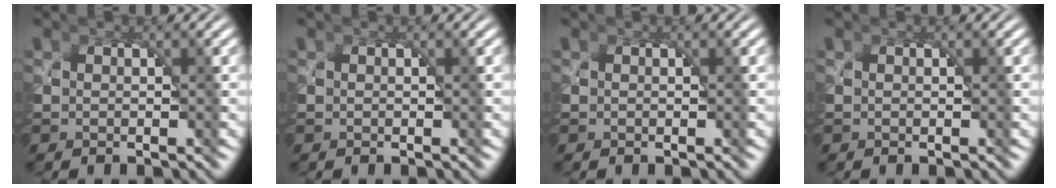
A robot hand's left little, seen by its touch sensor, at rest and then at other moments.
{"total": 0.0}
{"total": 0.0}
{"total": 0.0}